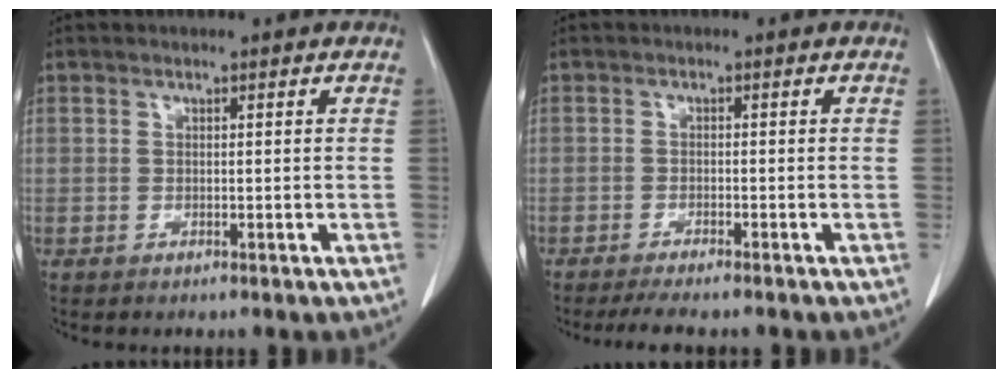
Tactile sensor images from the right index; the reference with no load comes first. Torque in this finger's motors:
{"motor_torque": [0.36, -0.33, 0.11, 0.04]}